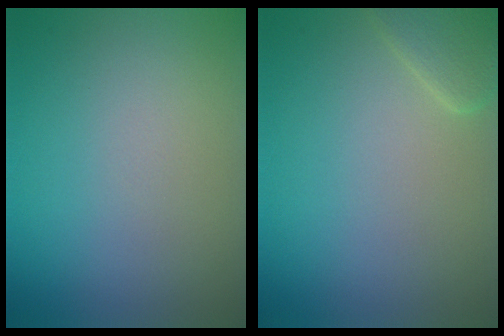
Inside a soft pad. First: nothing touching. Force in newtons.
{"total": 1.9, "press": 1.9, "slide": 0.1}